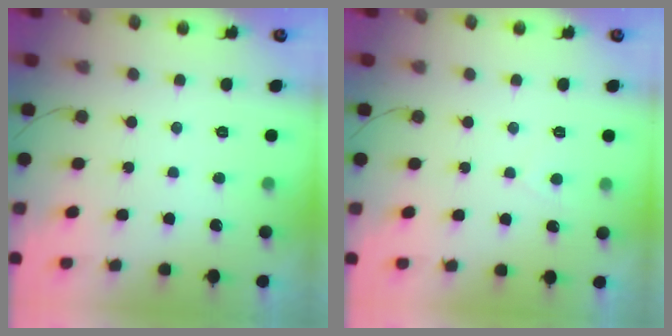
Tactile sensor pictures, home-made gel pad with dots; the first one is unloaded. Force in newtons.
{"total": 1.6, "press": 1.6, "slide": 0.2}